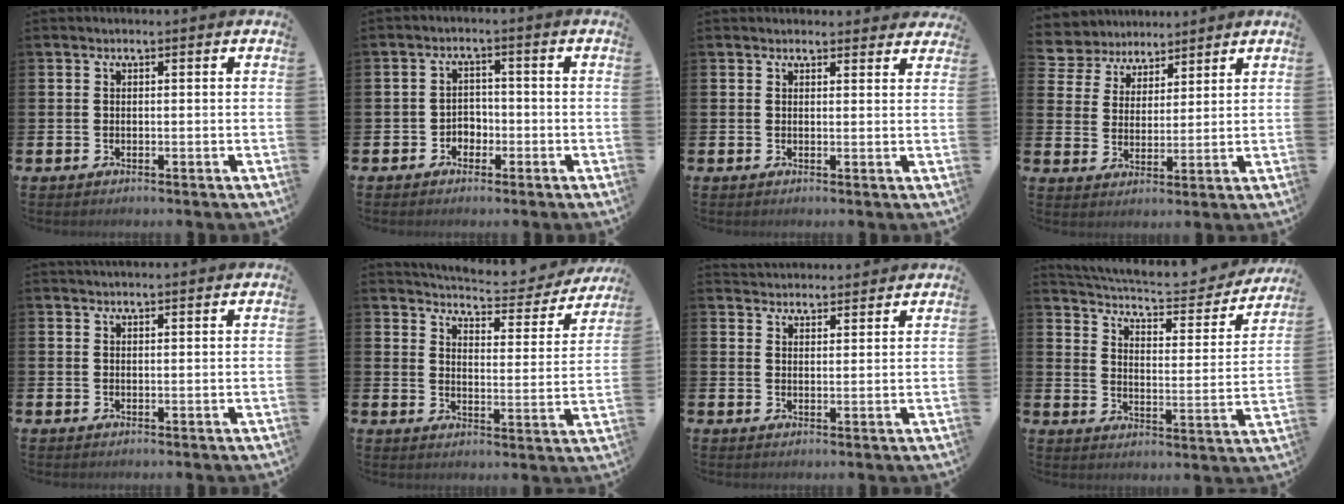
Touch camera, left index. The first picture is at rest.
{"total": 2.5, "force": [-1.5, 1.9, 0.7], "torque": [-0.015, 0.004, -0.036]}
{"total": 1.7, "force": [1.6, 0.6, 0.0], "torque": [0.006, -0.006, 0.028]}
{"total": 4.9, "force": [4.3, 2.1, -1.1], "torque": [-0.015, -0.023, 0.076]}
{"total": 1.5, "force": [1.5, 0.0, 0.2], "torque": [-0.003, -0.005, 0.028]}
{"total": 5.6, "force": [5.4, 0.8, 1.2], "torque": [-0.037, -0.042, 0.088]}
{"total": 3.4, "force": [3.4, 0.5, -0.2], "torque": [-0.002, -0.019, 0.062]}
{"total": 5.7, "force": [5.3, 1.5, 1.7], "torque": [-0.058, -0.042, 0.083]}